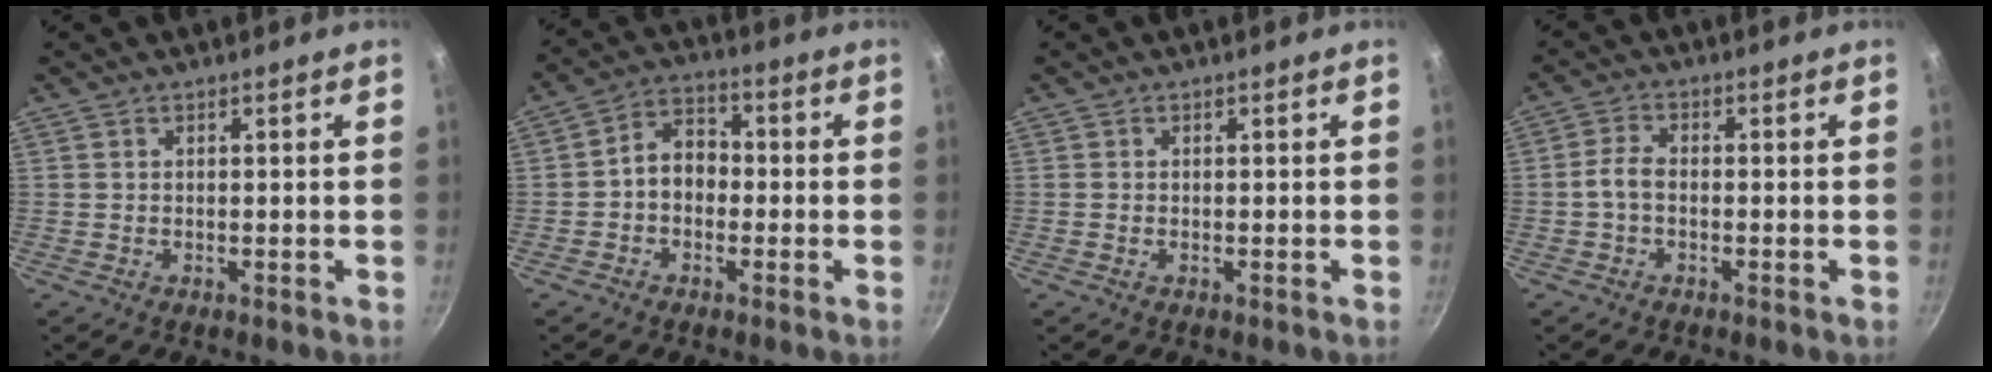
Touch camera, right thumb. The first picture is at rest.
{"total": 6.7, "force": [-1.1, 5.1, 4.2], "torque": [-0.036, 0.028, -0.033]}
{"total": 0.0}
{"total": 3.3, "force": [-0.9, 1.6, 2.7], "torque": [-0.065, 0.017, -0.026]}